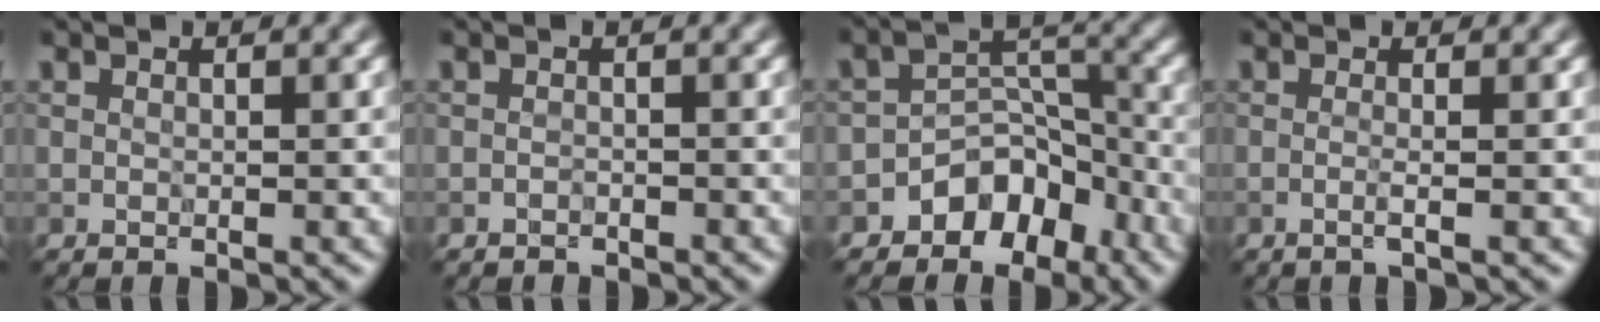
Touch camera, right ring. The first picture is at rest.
{"total": 0.8, "force": [-0.7, 0.3, -0.2], "torque": [0.006, 0.000, -0.014]}
{"total": 5.1, "force": [-3.3, 3.4, 1.8], "torque": [-0.004, 0.010, -0.055]}
{"total": 1.2, "force": [-0.1, 0.4, 1.2], "torque": [-0.011, -0.004, -0.016]}